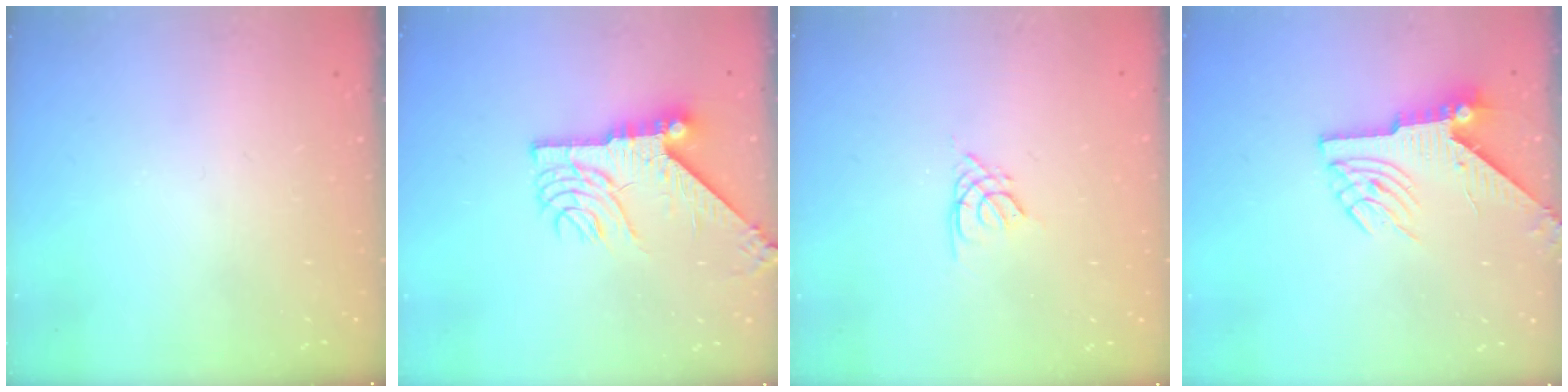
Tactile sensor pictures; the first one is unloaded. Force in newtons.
{"total": 12.1, "press": 12.0, "slide": 1.6}
{"total": 2.6, "press": 2.6, "slide": 0.3}
{"total": 6.1, "press": 6.0, "slide": 0.7}